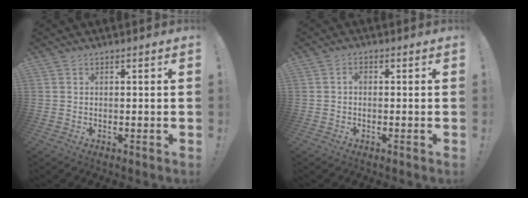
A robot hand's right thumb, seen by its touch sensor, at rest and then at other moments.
{"total": 1.4, "force": [-0.5, 0.8, 1.0], "torque": [-0.022, 0.007, -0.010]}